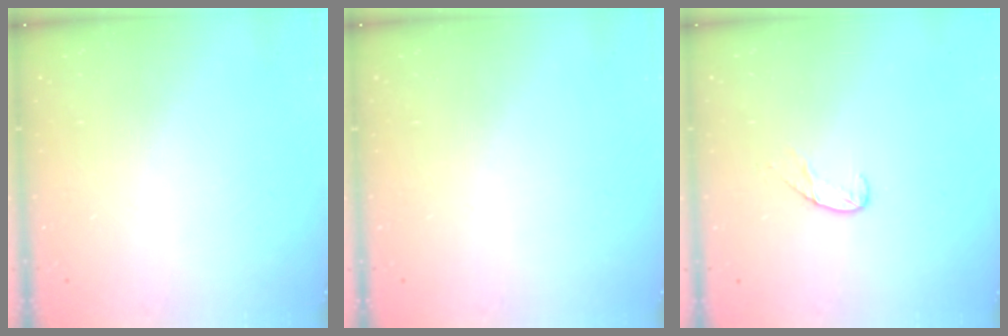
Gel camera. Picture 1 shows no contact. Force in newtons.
{"total": 0.0}
{"total": 6.0, "press": 5.9, "slide": 0.4}